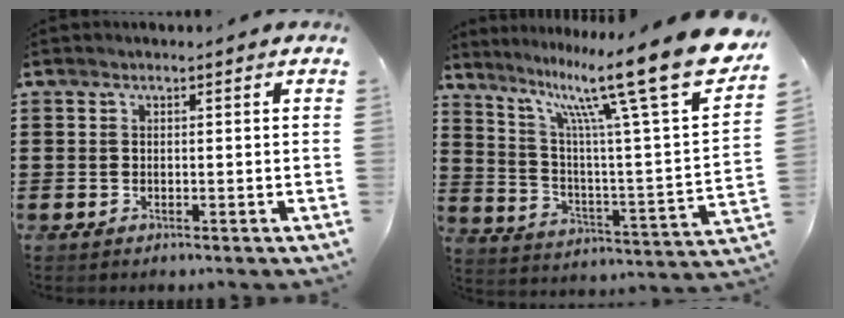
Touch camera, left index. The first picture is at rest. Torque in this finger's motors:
{"motor_torque": [1.50, -0.64, 0.74, 0.21]}